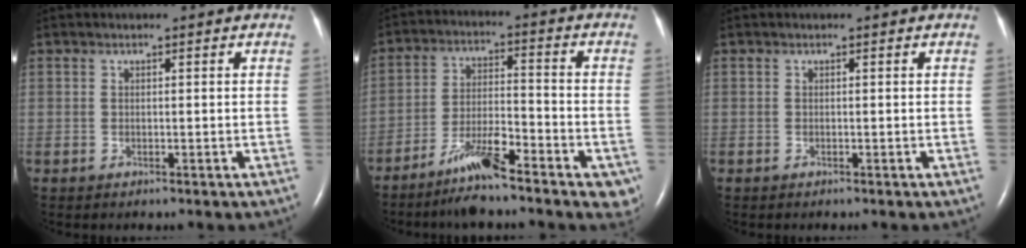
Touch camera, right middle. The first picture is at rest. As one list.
[{"total": 11.3, "force": [-7.5, 2.2, 8.1], "torque": [-0.120, -0.005, -0.125]}, {"total": 0.0}]